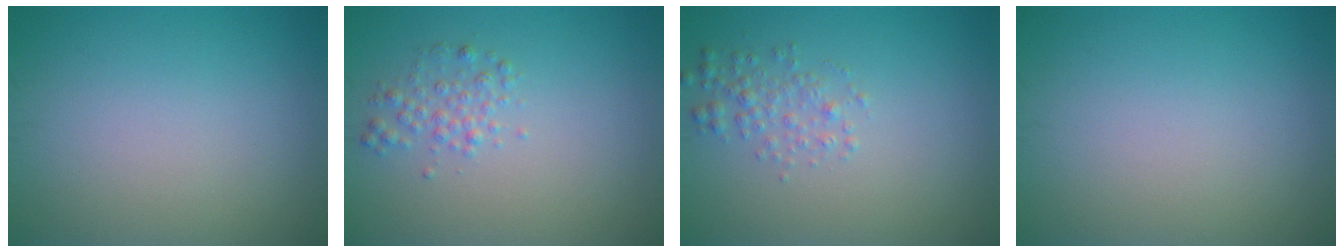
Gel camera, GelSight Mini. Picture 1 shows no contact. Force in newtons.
{"total": 1.7, "press": 1.7, "slide": 0.0}
{"total": 1.8, "press": 1.8, "slide": 0.0}
{"total": 0.0}